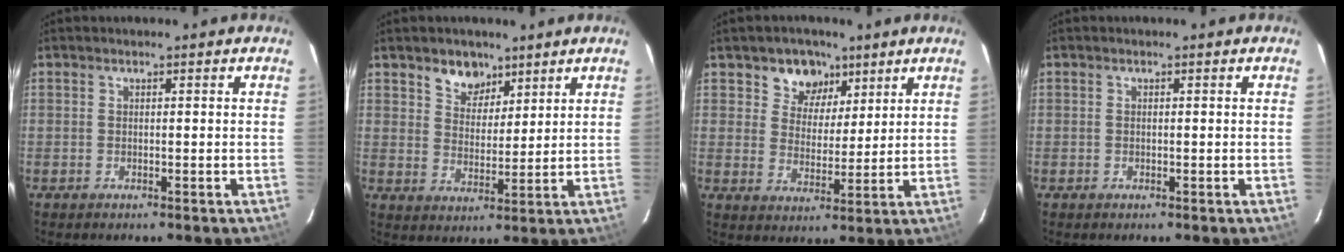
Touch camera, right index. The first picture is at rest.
{"total": 6.2, "force": [4.3, 4.0, 2.0], "torque": [-0.027, 0.006, 0.080]}
{"total": 7.4, "force": [4.4, 5.7, 1.8], "torque": [-0.029, 0.006, 0.076]}
{"total": 0.5, "force": [0.0, 0.3, 0.4], "torque": [-0.007, 0.000, 0.000]}